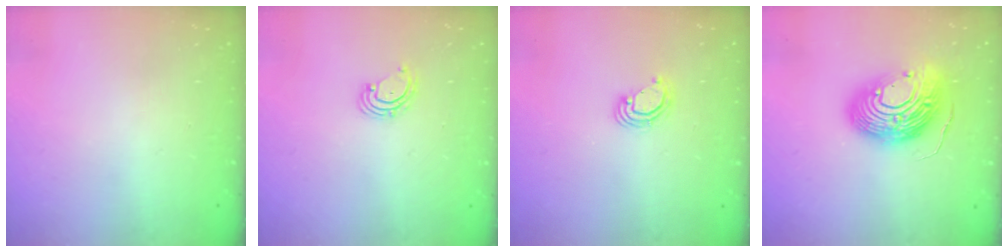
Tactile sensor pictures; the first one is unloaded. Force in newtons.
{"total": 2.5, "press": 2.4, "slide": 0.4}
{"total": 4.1, "press": 4.1, "slide": 0.3}
{"total": 17.4, "press": 17.3, "slide": 1.8}